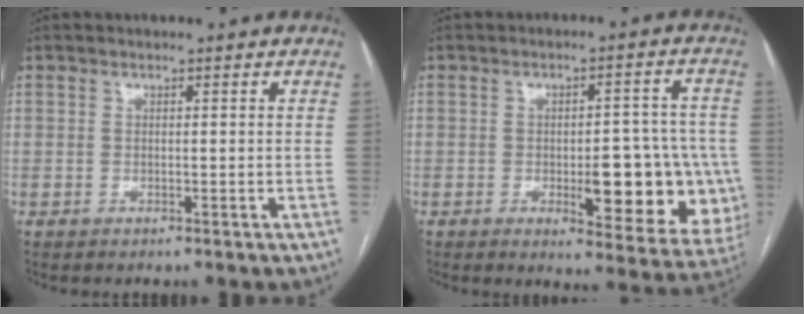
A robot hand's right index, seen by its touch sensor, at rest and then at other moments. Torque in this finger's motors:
{"motor_torque": [1.95, -0.19, 0.24, 0.05]}